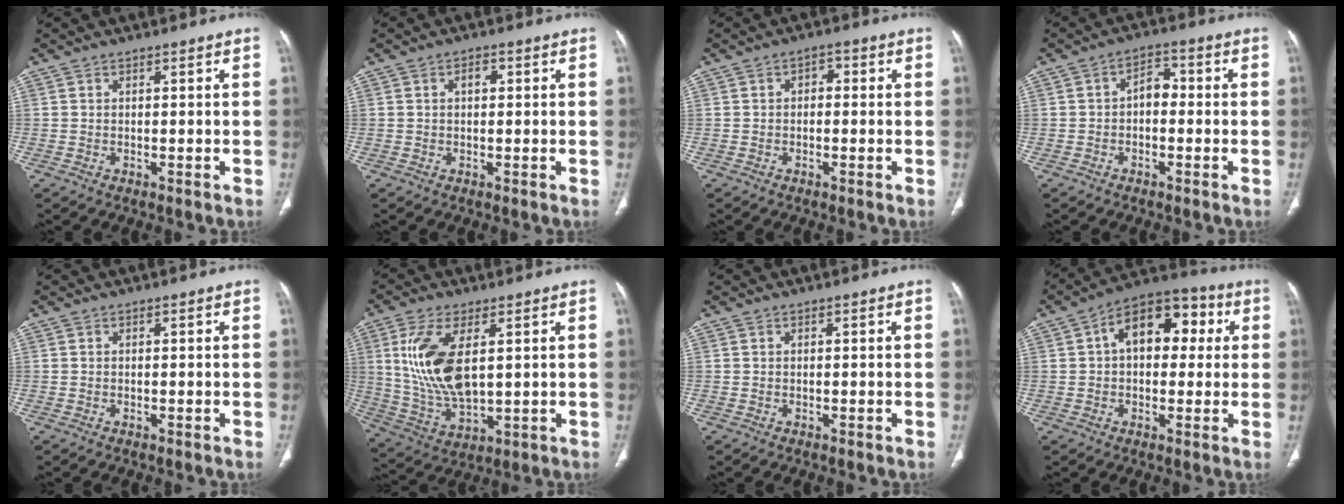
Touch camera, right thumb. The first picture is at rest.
{"total": 1.8, "force": [0.4, 1.1, 1.4], "torque": [-0.024, 0.008, 0.006]}
{"total": 2.1, "force": [0.1, 1.4, 1.5], "torque": [-0.012, 0.008, -0.007]}
{"total": 4.1, "force": [-0.6, 2.8, 3.0], "torque": [-0.032, 0.021, -0.021]}
{"total": 0.0}
{"total": 14.3, "force": [3.3, 6.7, 12.3], "torque": [-0.257, -0.017, 0.077]}
{"total": 0.0}
{"total": 13.6, "force": [2.8, 8.4, 10.2], "torque": [-0.113, 0.032, 0.032]}